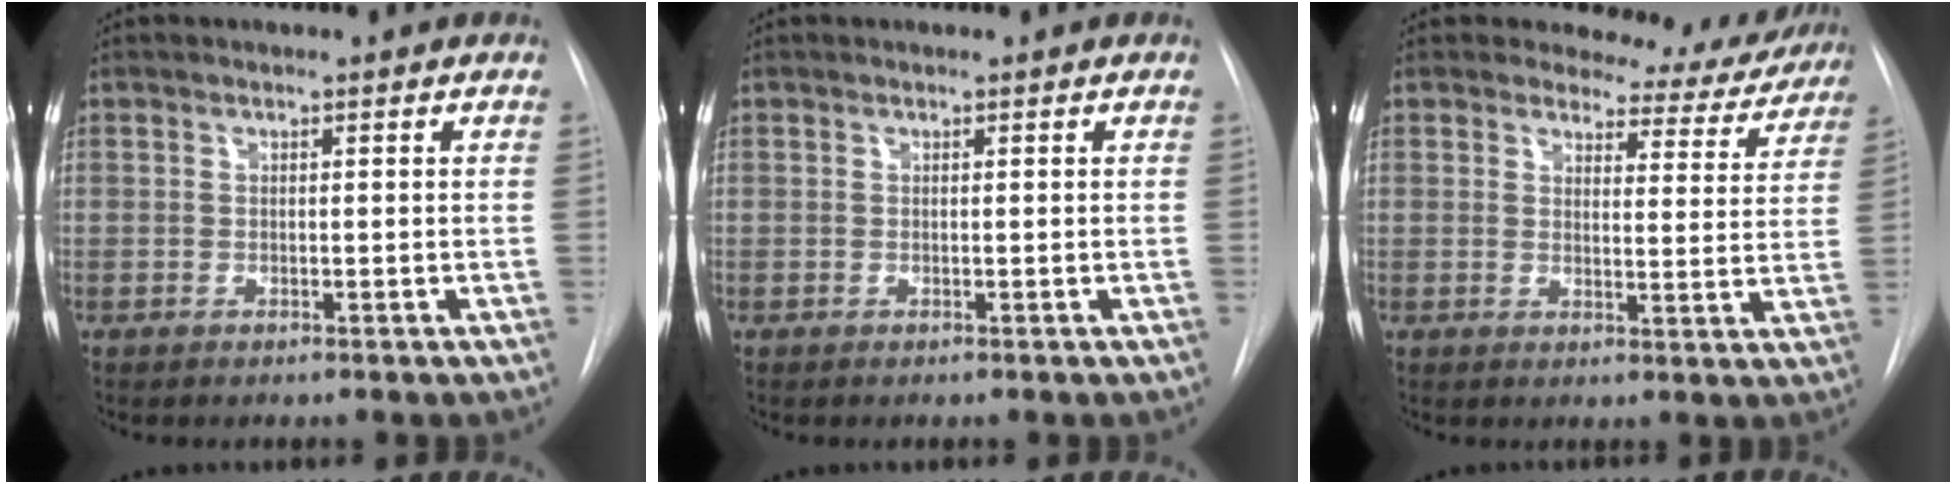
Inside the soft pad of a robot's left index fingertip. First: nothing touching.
{"total": 0.0}
{"total": 9.9, "force": [9.3, 3.4, 0.7], "torque": [0.018, -0.032, 0.087]}